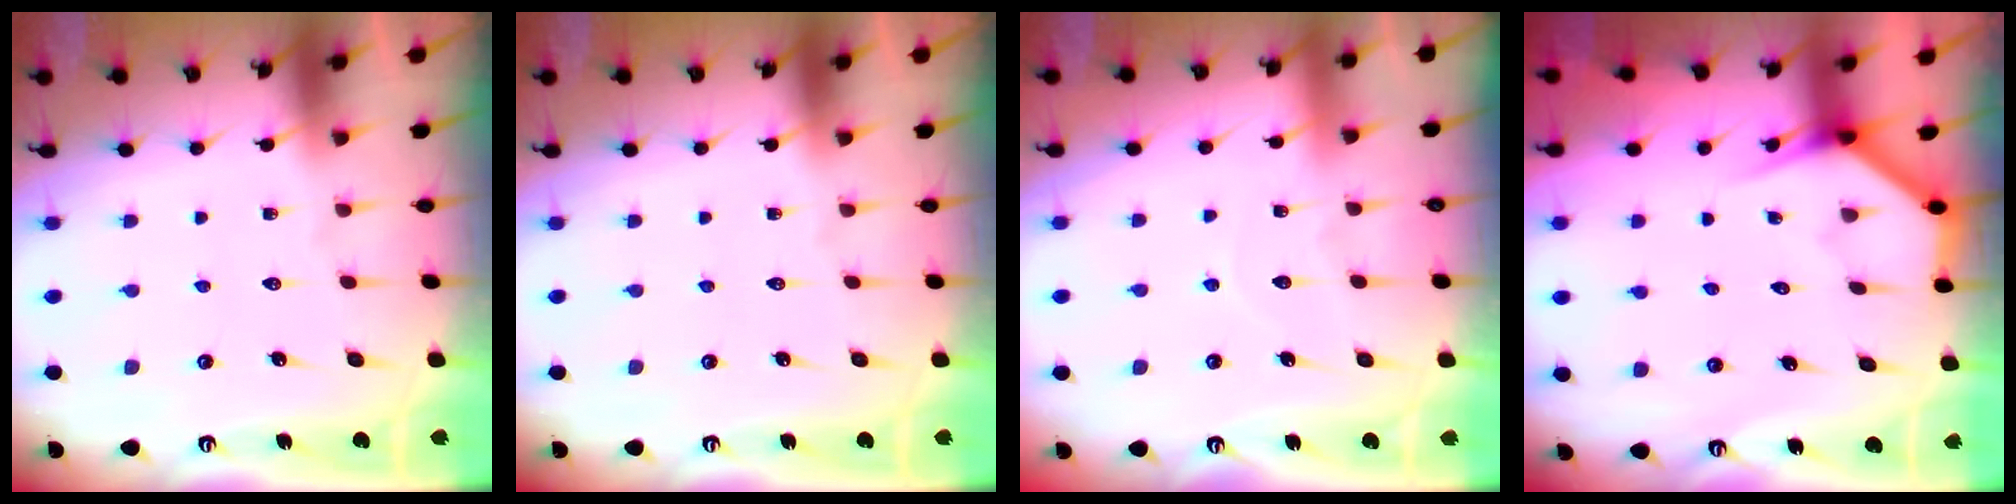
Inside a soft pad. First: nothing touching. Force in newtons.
{"total": 0.0}
{"total": 4.8, "press": 4.8, "slide": 0.5}
{"total": 3.9, "press": 3.9, "slide": 0.4}